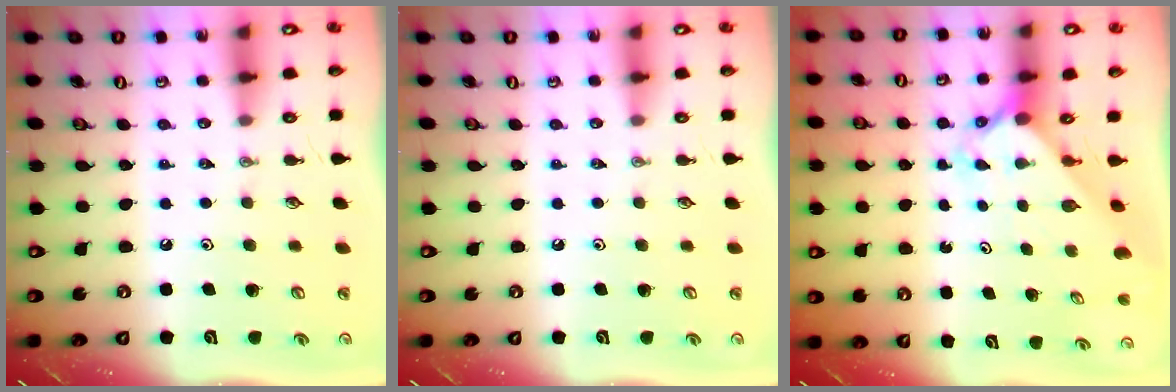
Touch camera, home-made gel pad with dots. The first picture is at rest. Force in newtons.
{"total": 0.0}
{"total": 2.5, "press": 2.5, "slide": 0.3}